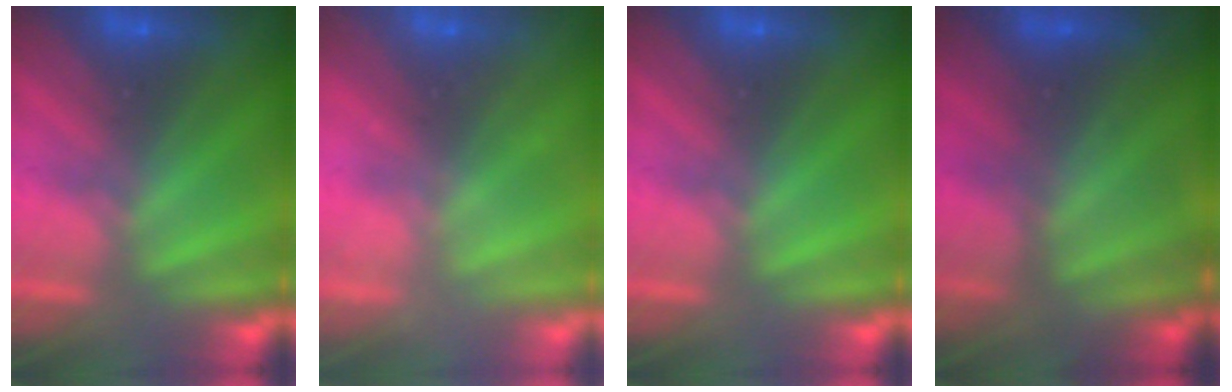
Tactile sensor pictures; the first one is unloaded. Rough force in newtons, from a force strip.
{"total": 2.1}
{"total": 0.0}
{"total": 4.9}